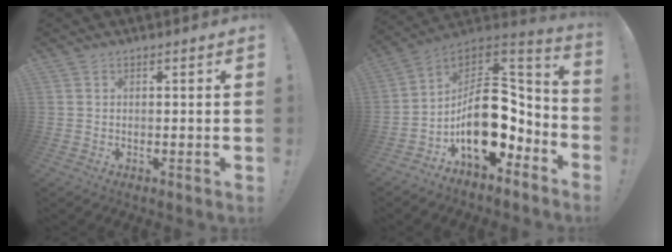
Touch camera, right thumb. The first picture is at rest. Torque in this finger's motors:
{"motor_torque": [2.81, 2.20, 0.22, -0.33, 0.50]}